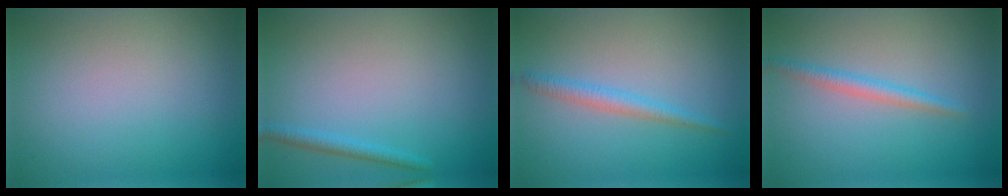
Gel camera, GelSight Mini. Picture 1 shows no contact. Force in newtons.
{"total": 1.3, "press": 1.3, "slide": 0.0}
{"total": 1.8, "press": 1.8, "slide": 0.1}
{"total": 1.7, "press": 1.7, "slide": 0.1}